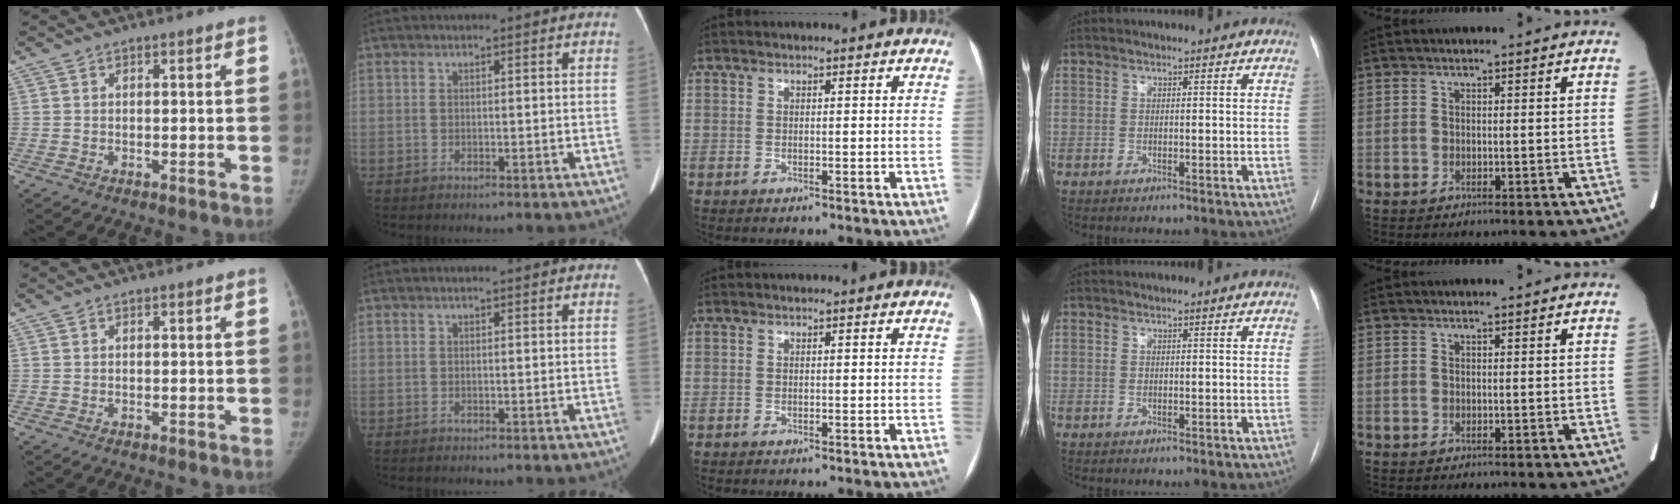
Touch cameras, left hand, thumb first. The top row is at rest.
{}